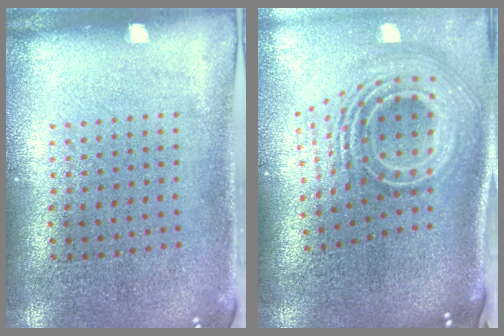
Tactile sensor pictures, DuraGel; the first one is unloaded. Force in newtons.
{"total": 3.2, "press": 2.0, "slide": 2.5}